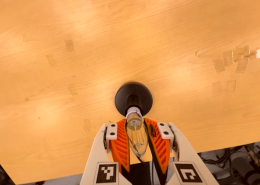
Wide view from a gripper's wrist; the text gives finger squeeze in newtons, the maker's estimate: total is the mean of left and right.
{"total": 19.5, "left": 18.8, "right": 20.1}